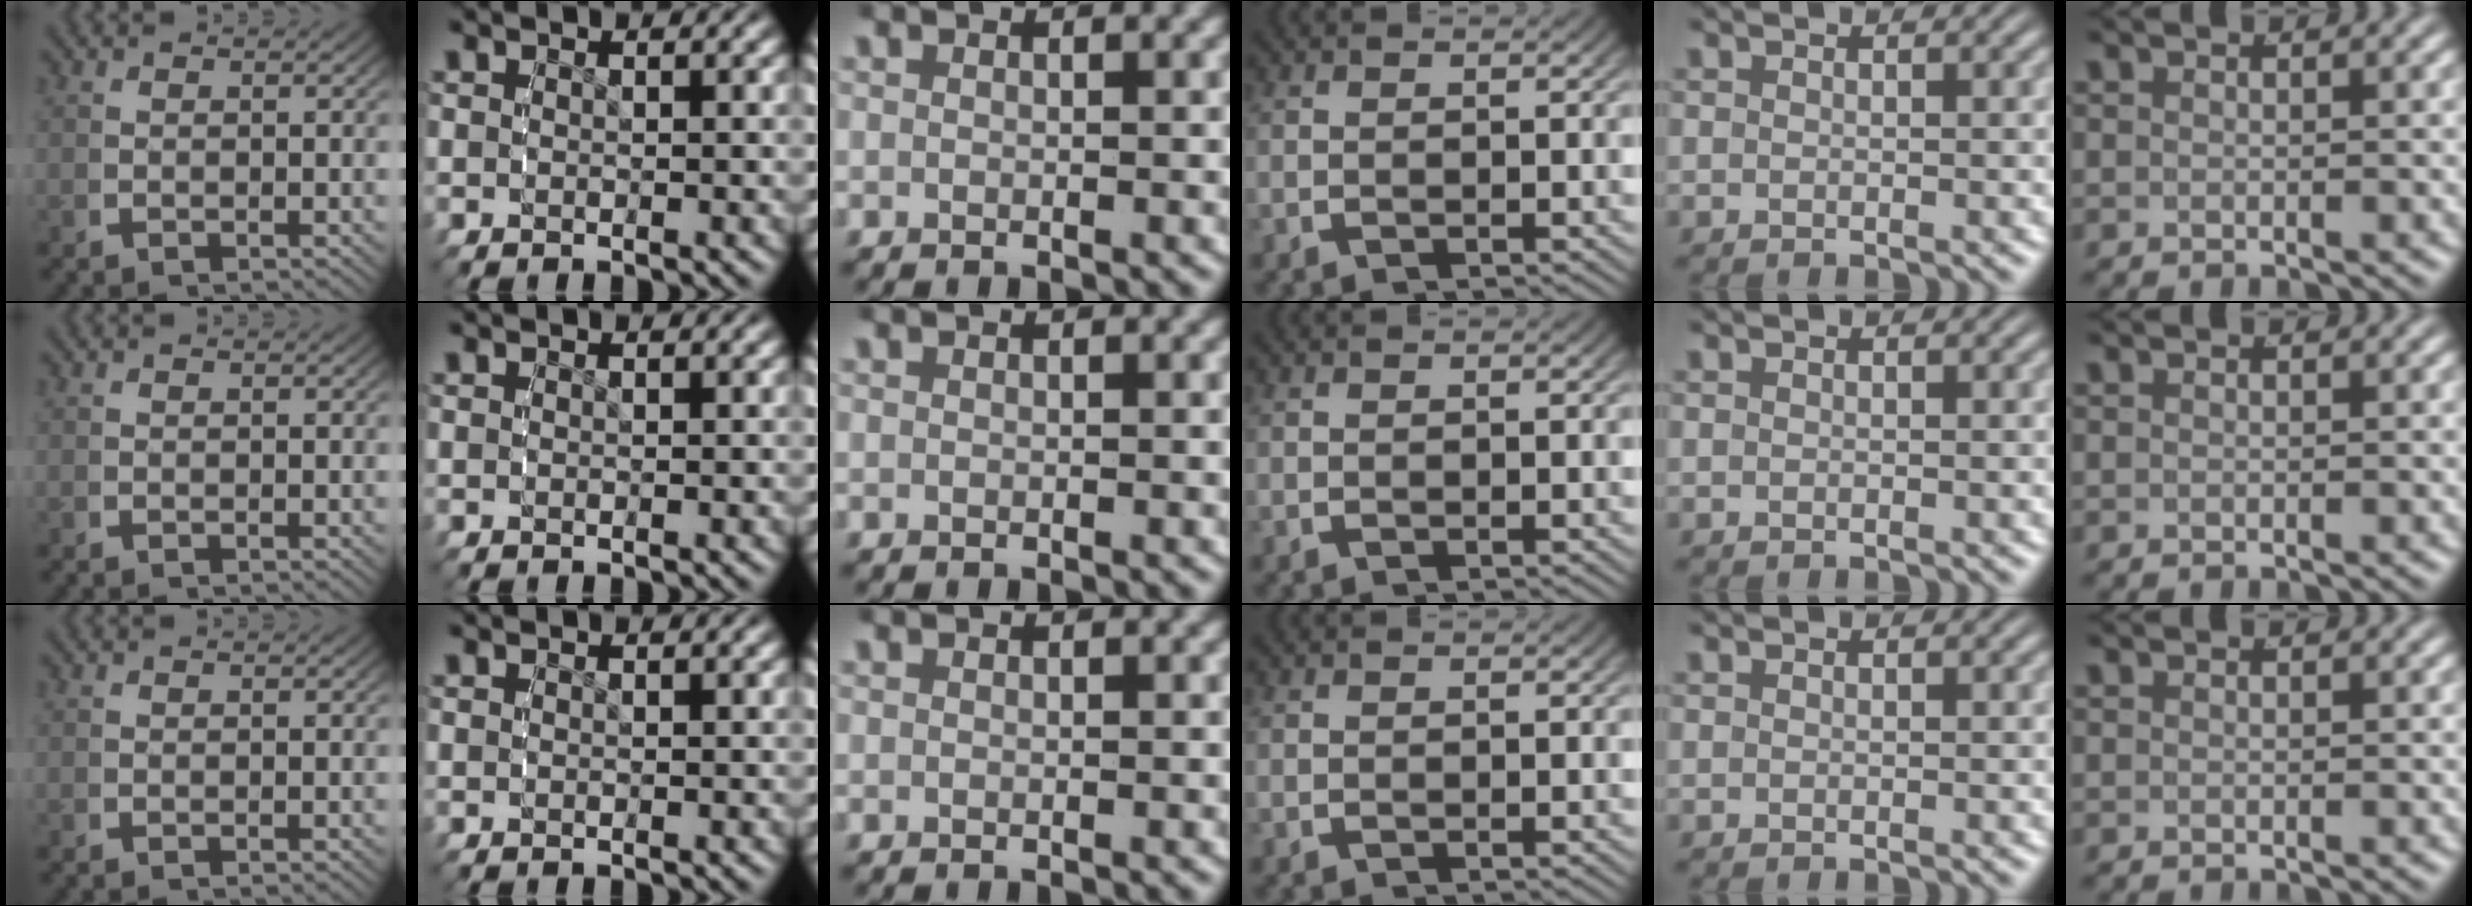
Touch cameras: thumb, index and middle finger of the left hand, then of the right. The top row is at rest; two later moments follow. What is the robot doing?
{"motion": "reach", "object": "backpack"}